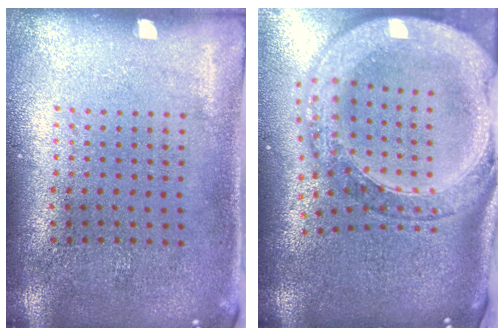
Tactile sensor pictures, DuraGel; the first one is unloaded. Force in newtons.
{"total": 3.8, "press": 3.0, "slide": 2.4}